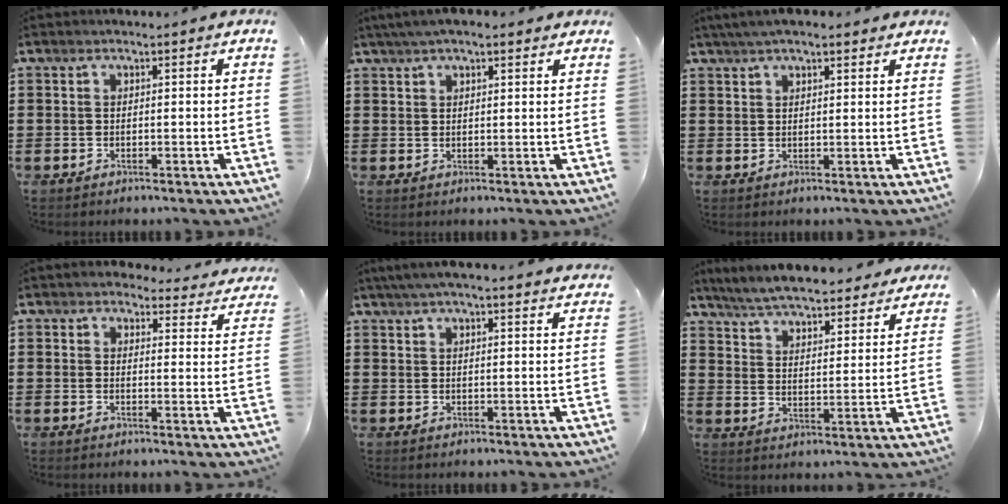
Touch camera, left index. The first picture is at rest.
{"total": 3.4, "force": [2.5, 0.9, 2.0], "torque": [-0.045, 0.007, 0.046]}
{"total": 3.6, "force": [2.8, 0.8, 2.1], "torque": [-0.046, 0.005, 0.052]}
{"total": 3.4, "force": [3.3, 0.6, 0.7], "torque": [-0.019, -0.019, 0.056]}
{"total": 4.0, "force": [3.7, -0.1, 1.7], "torque": [-0.043, -0.006, 0.066]}
{"total": 6.3, "force": [6.1, 0.0, 1.4], "torque": [-0.057, -0.041, 0.107]}